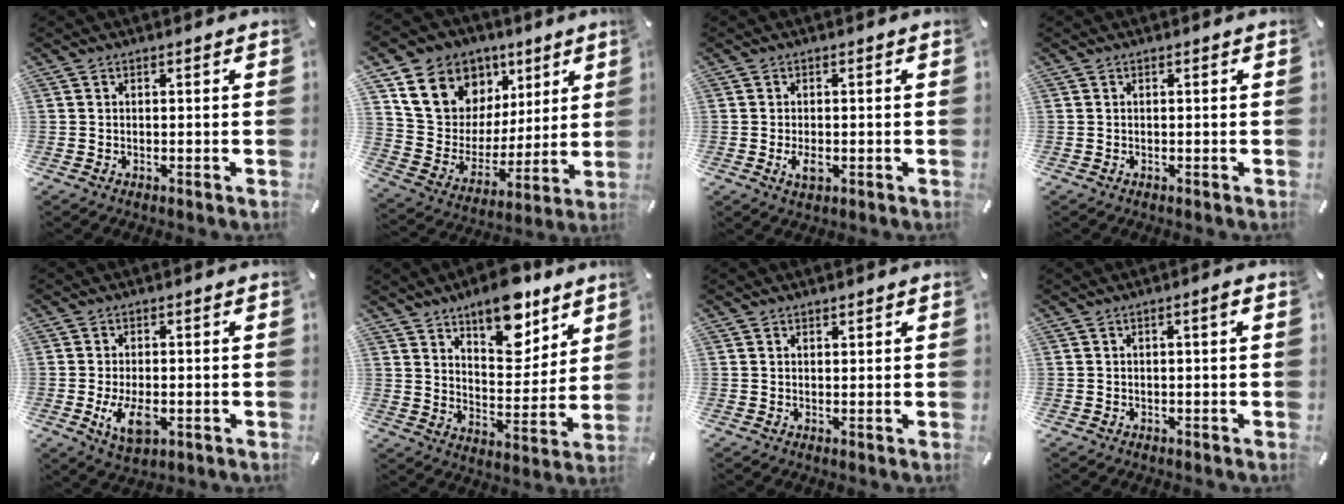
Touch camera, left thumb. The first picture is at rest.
{"total": 16.8, "force": [8.5, 13.4, 5.4], "torque": [-0.099, -0.045, 0.169]}
{"total": 2.6, "force": [-0.7, 1.5, 2.0], "torque": [-0.043, -0.001, -0.013]}
{"total": 0.0}
{"total": 7.0, "force": [-1.5, 3.9, 5.6], "torque": [-0.117, -0.011, -0.033]}
{"total": 13.4, "force": [10.2, 6.2, 6.1], "torque": [-0.082, -0.069, 0.182]}
{"total": 1.1, "force": [0.9, 0.7, 0.0], "torque": [0.008, -0.004, 0.016]}
{"total": 1.6, "force": [0.1, 0.2, 1.6], "torque": [-0.028, 0.000, 0.001]}